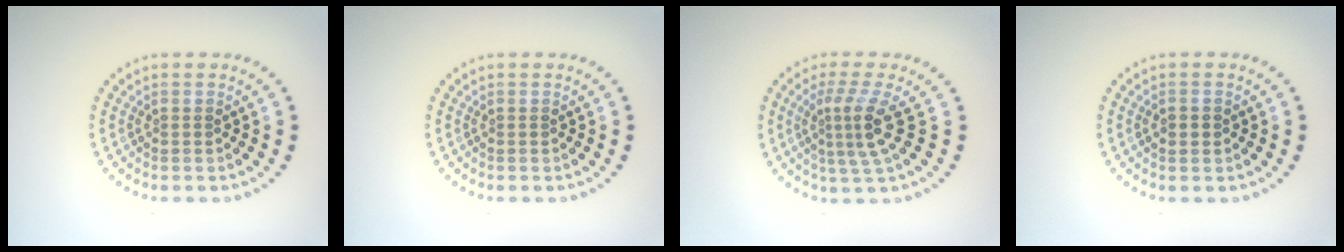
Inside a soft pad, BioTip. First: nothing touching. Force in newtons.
{"total": 0.0}
{"total": 3.5, "press": 2.4, "slide": 2.5}
{"total": 1.7, "press": 1.7, "slide": 0.1}